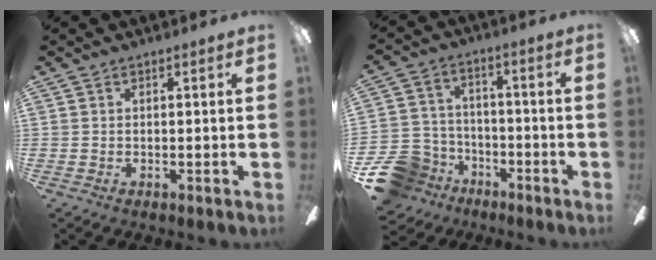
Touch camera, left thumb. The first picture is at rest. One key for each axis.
{"total": 12.6, "fx": -7.4, "fy": 9.4, "fz": 4.0, "tx": -0.106, "ty": 0.051, "tz": -0.132}